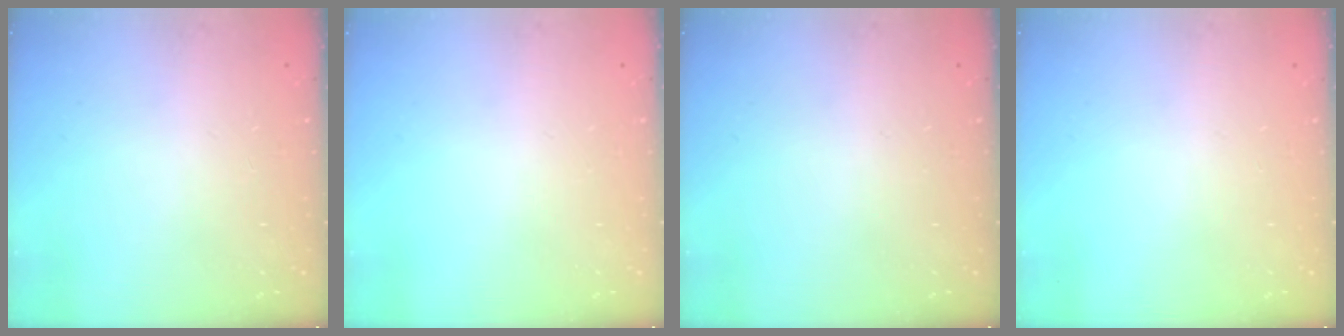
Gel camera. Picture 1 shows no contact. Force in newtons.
{"total": 0.0}
{"total": 0.0}
{"total": 0.0}